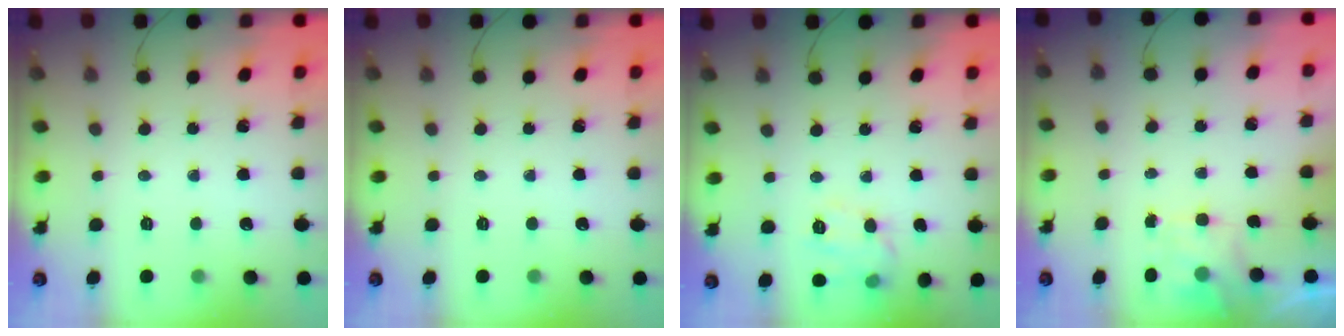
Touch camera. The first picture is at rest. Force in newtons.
{"total": 0.0}
{"total": 7.5, "press": 7.3, "slide": 1.4}
{"total": 2.0, "press": 1.6, "slide": 1.2}